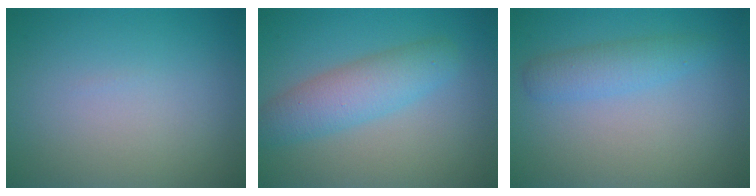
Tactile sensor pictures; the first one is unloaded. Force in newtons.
{"total": 4.3, "press": 4.3, "slide": 0.1}
{"total": 2.4, "press": 2.4, "slide": 0.1}